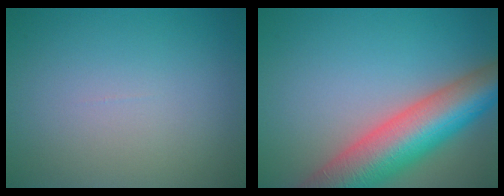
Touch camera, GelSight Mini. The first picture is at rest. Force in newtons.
{"total": 11.3, "press": 11.3, "slide": 0.6}